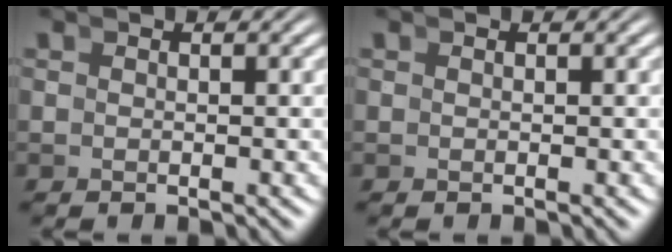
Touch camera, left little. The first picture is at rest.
{"total": 0.0}